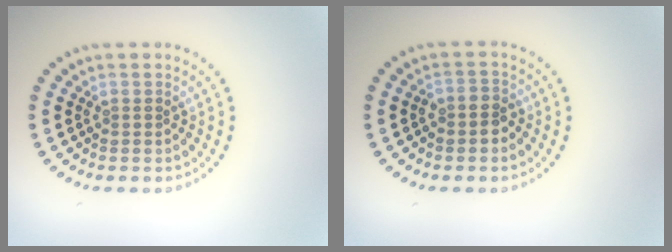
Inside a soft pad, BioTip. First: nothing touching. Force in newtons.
{"total": 1.9, "press": 1.7, "slide": 0.8}